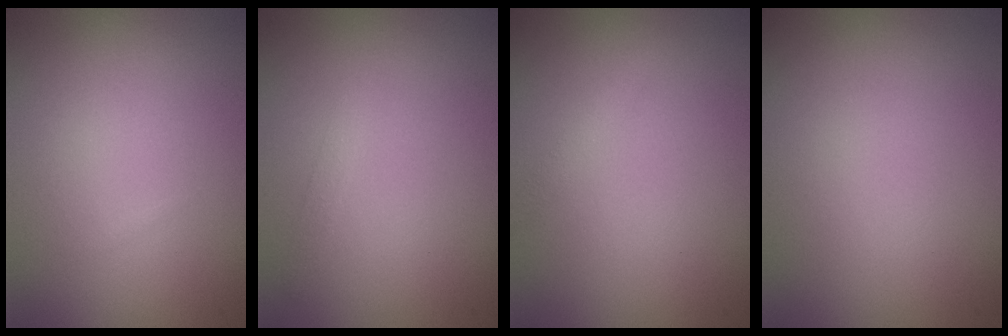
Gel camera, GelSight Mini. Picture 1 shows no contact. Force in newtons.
{"total": 0.9, "press": 0.9, "slide": 0.0}
{"total": 0.9, "press": 0.9, "slide": 0.0}
{"total": 0.0}